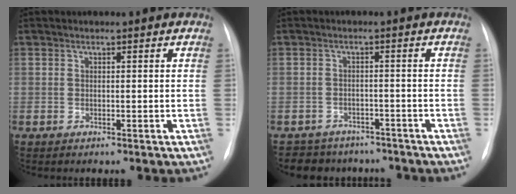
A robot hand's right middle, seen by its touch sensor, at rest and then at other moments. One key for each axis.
{"total": 7.1, "fx": -5.9, "fy": 3.8, "fz": 0.5, "tx": -0.002, "ty": 0.015, "tz": -0.073}